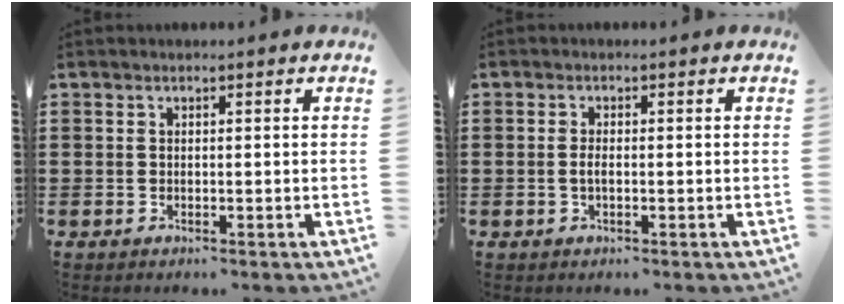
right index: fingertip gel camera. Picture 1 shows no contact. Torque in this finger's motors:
{"motor_torque": [2.14, 0.00, 0.18, 0.06]}